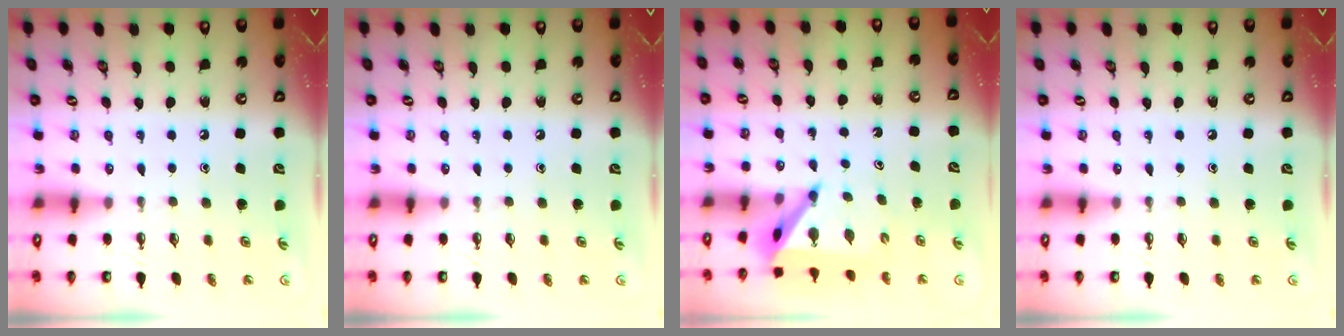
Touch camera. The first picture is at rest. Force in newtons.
{"total": 0.0}
{"total": 6.6, "press": 6.5, "slide": 0.6}
{"total": 0.0}